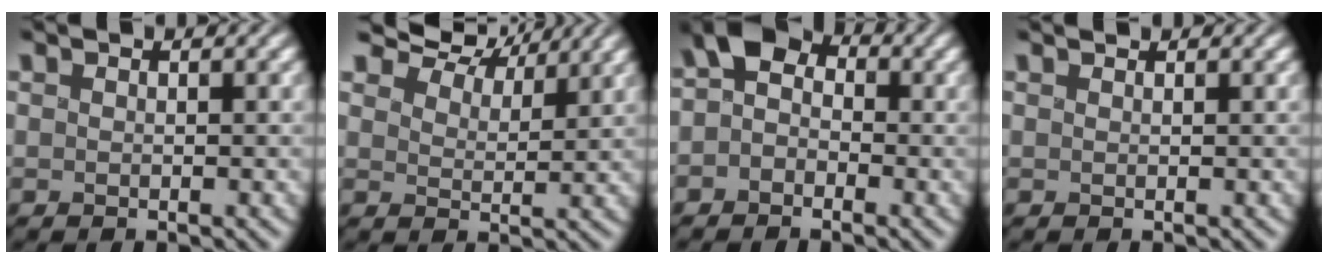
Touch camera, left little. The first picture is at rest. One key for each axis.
{"total": 7.9, "fx": 6.5, "fy": 3.3, "fz": 3.0, "tx": -0.081, "ty": -0.006, "tz": 0.114}
{"total": 4.2, "fx": -0.5, "fy": 3.3, "fz": 2.6, "tx": -0.036, "ty": 0.010, "tz": -0.027}
{"total": 0.6, "fx": 0.6, "fy": 0.1, "fz": 0.0, "tx": -0.004, "ty": 0.006, "tz": 0.012}